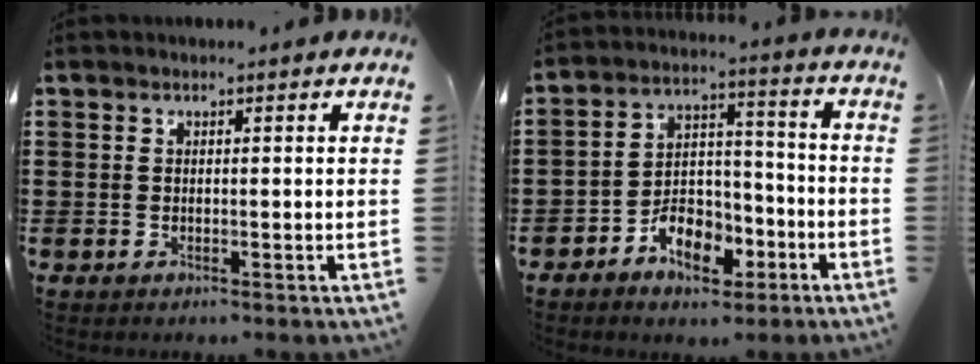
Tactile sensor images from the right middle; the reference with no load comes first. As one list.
[{"total": 7.6, "force": [-4.7, 4.4, 4.0], "torque": [-0.070, 0.023, -0.085]}]